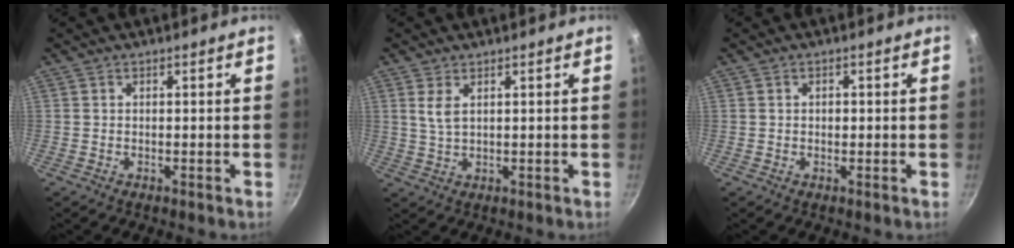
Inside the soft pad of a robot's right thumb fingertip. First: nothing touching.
{"total": 3.4, "force": [1.4, 1.6, 2.7], "torque": [-0.052, -0.011, 0.031]}
{"total": 1.1, "force": [0.1, 0.8, 0.7], "torque": [-0.008, 0.003, 0.002]}